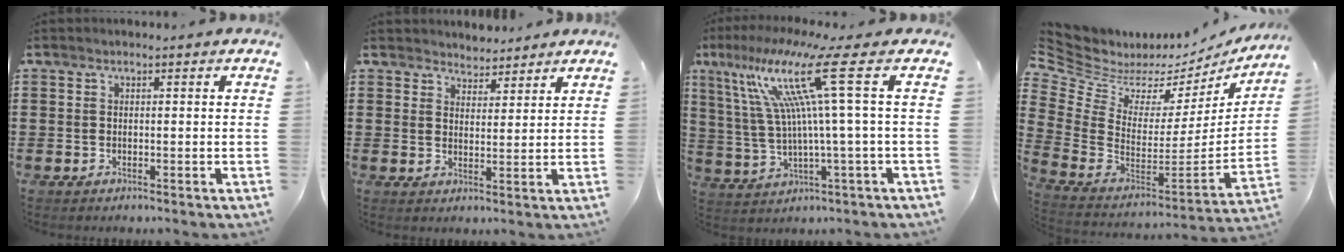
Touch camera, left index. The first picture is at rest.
{"total": 3.5, "force": [3.3, 1.1, -0.4], "torque": [-0.007, -0.005, 0.063]}
{"total": 15.6, "force": [5.4, -0.2, 14.6], "torque": [-0.323, -0.024, 0.062]}
{"total": 4.4, "force": [3.6, 2.4, 0.3], "torque": [-0.042, -0.045, 0.063]}